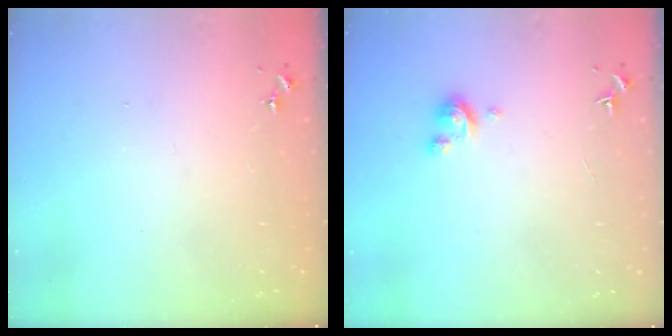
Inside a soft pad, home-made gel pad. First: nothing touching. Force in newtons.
{"total": 3.1, "press": 3.1, "slide": 0.3}